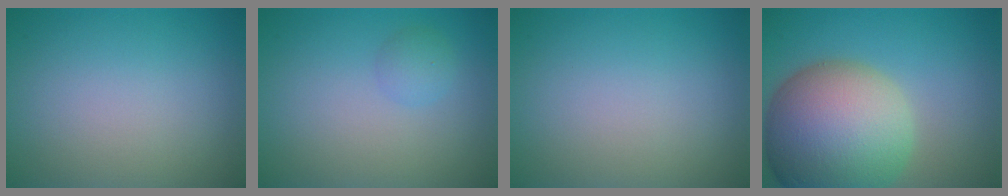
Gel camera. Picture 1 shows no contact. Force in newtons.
{"total": 1.4, "press": 1.3, "slide": 0.2}
{"total": 0.0}
{"total": 14.8, "press": 14.8, "slide": 1.0}